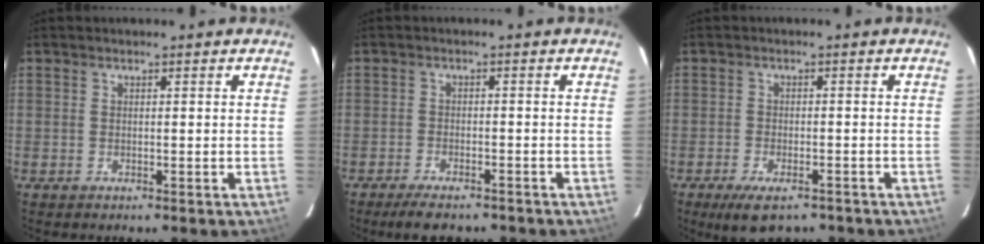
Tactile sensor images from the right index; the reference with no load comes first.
{"total": 6.7, "force": [-5.6, 2.1, 3.1], "torque": [-0.067, -0.009, -0.089]}
{"total": 7.7, "force": [-5.6, 3.0, 4.3], "torque": [-0.091, -0.019, -0.089]}